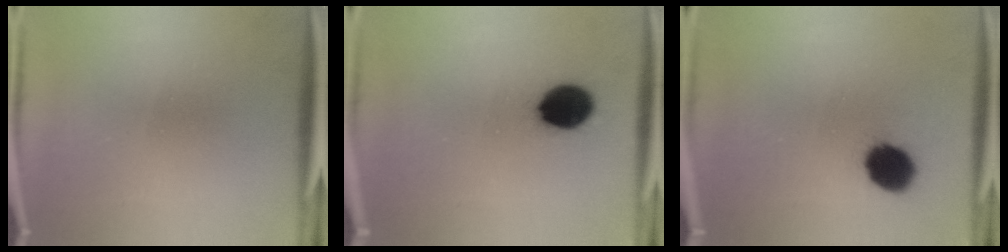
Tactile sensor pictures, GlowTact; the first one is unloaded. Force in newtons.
{"total": 10.8}
{"total": 9.1}